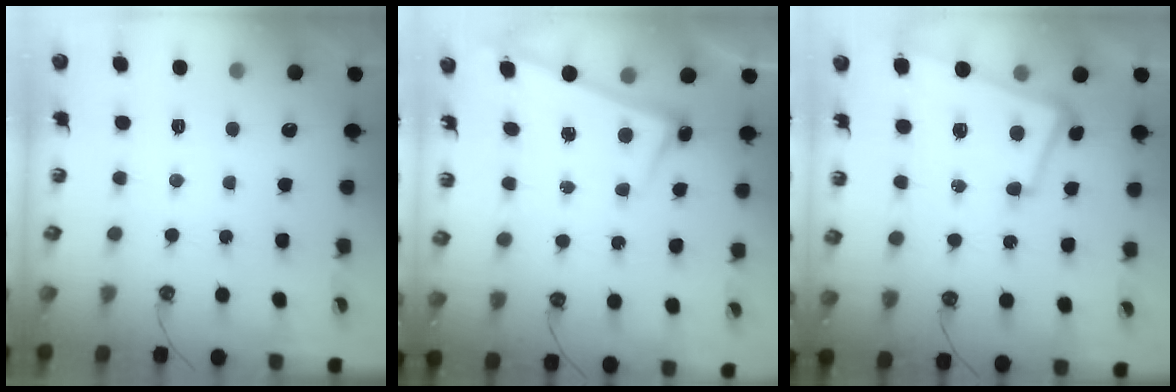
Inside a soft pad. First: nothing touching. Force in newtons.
{"total": 2.9, "press": 2.8, "slide": 0.4}
{"total": 2.8, "press": 2.1, "slide": 1.9}